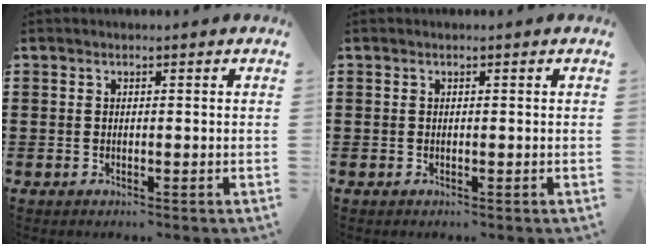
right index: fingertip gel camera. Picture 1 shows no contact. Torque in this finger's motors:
{"motor_torque": [0.56, 0.56, 0.00, 0.00]}